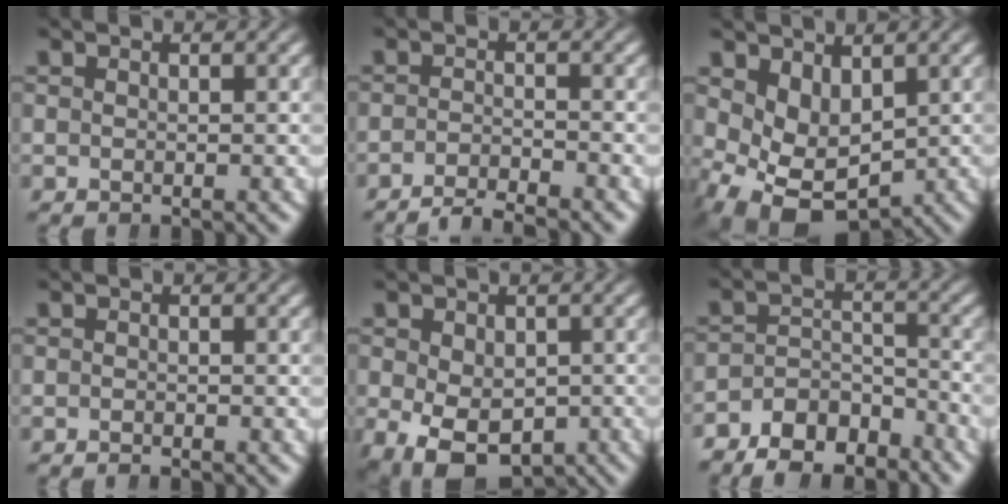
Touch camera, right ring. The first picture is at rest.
{"total": 3.8, "force": [-3.6, 0.8, 1.0], "torque": [-0.014, -0.010, -0.059]}
{"total": 8.6, "force": [-2.0, 6.5, 5.3], "torque": [-0.113, -0.050, -0.018]}
{"total": 0.8, "force": [-0.8, -0.2, 0.0], "torque": [-0.003, -0.005, -0.012]}
{"total": 7.5, "force": [-4.3, 4.6, 4.1], "torque": [-0.092, -0.058, -0.039]}
{"total": 6.9, "force": [-5.4, 3.4, 2.7], "torque": [-0.040, -0.018, -0.088]}